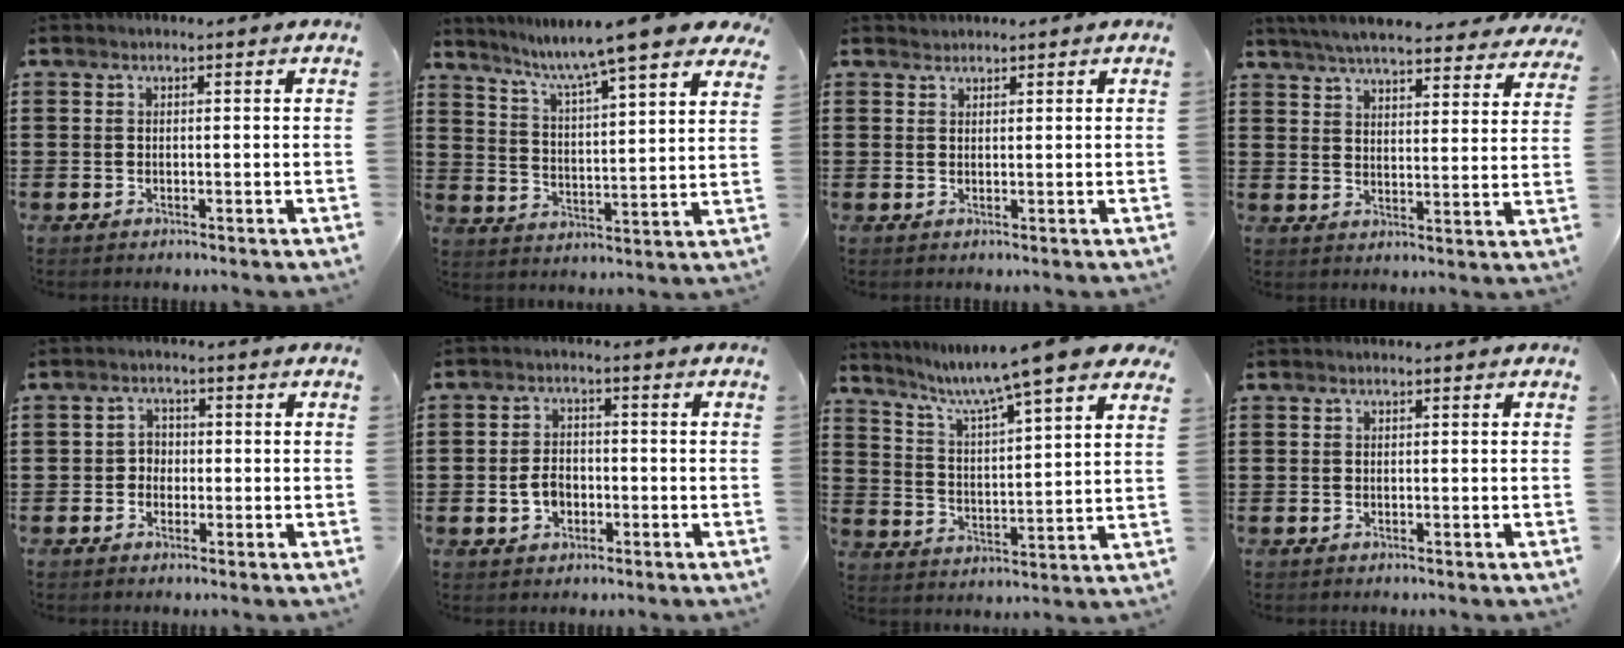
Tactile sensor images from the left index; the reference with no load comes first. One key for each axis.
{"total": 7.7, "fx": 6.7, "fy": -0.8, "fz": 3.8, "tx": -0.095, "ty": -0.049, "tz": 0.101}
{"total": 1.0, "fx": 0.9, "fy": 0.2, "fz": -0.1, "tx": 0.000, "ty": 0.000, "tz": 0.020}
{"total": 6.2, "fx": 5.9, "fy": 0.0, "fz": 2.0, "tx": -0.062, "ty": -0.028, "tz": 0.105}
{"total": 2.2, "fx": -0.7, "fy": 2.0, "fz": 0.8, "tx": -0.023, "ty": 0.008, "tz": -0.018}
{"total": 3.5, "fx": -1.0, "fy": 2.5, "fz": 2.3, "tx": -0.061, "ty": -0.002, "tz": -0.025}
{"total": 8.3, "fx": 6.8, "fy": -0.7, "fz": 4.7, "tx": -0.118, "ty": -0.041, "tz": 0.104}
{"total": 0.0}